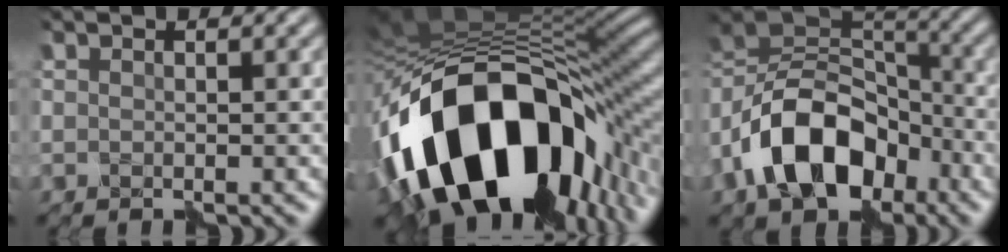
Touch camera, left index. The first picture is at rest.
{"total": 17.6, "force": [-7.3, 10.2, 12.4], "torque": [-0.211, -0.012, -0.117]}
{"total": 11.8, "force": [-5.9, 7.2, 7.3], "torque": [-0.132, 0.010, -0.123]}